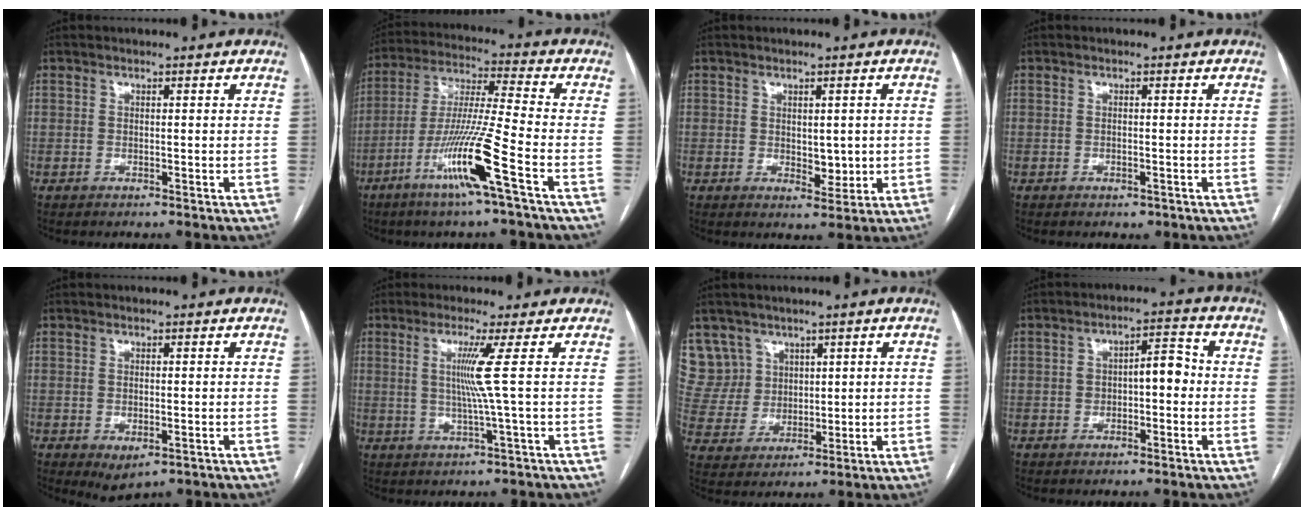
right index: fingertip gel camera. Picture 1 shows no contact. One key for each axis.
{"total": 13.5, "fx": -6.6, "fy": -1.7, "fz": 11.6, "tx": -0.233, "ty": -0.018, "tz": -0.128}
{"total": 3.3, "fx": -0.1, "fy": 1.7, "fz": 2.8, "tx": -0.035, "ty": -0.005, "tz": 0.007}
{"total": 1.1, "fx": -0.7, "fy": 0.6, "fz": 0.7, "tx": -0.010, "ty": -0.001, "tz": -0.003}
{"total": 3.4, "fx": -1.3, "fy": 1.6, "fz": 2.7, "tx": -0.042, "ty": -0.008, "tz": -0.007}
{"total": 5.0, "fx": 0.8, "fy": -2.2, "fz": 4.4, "tx": -0.089, "ty": -0.007, "tz": 0.019}
{"total": 8.0, "fx": 4.9, "fy": 6.3, "fz": -0.2, "tx": -0.001, "ty": 0.023, "tz": 0.111}
{"total": 5.2, "fx": -0.3, "fy": 2.1, "fz": 4.7, "tx": -0.075, "ty": 0.032, "tz": -0.006}